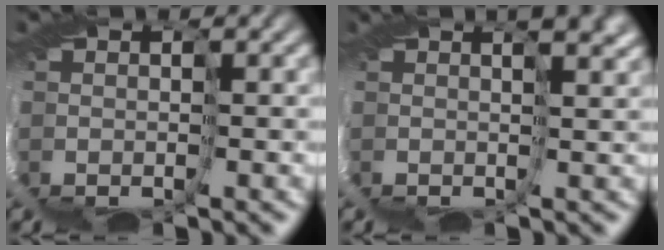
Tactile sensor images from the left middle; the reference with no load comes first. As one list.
[{"total": 1.8, "force": [1.1, -1.4, 0.5], "torque": [-0.011, -0.001, 0.028]}]